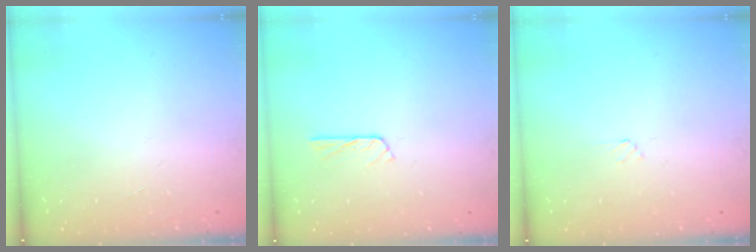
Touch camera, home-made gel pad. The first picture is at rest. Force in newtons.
{"total": 2.8, "press": 2.8, "slide": 0.3}
{"total": 1.9, "press": 1.9, "slide": 0.2}